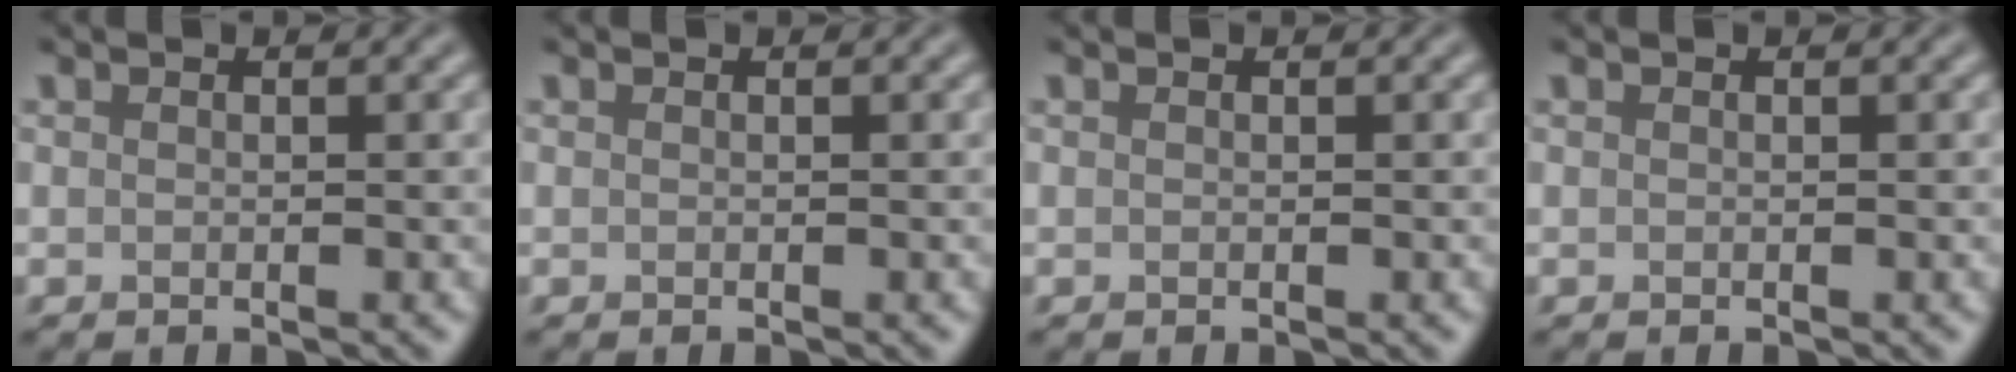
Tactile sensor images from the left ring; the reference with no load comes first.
{"total": 0.0}
{"total": 0.0}
{"total": 0.0}